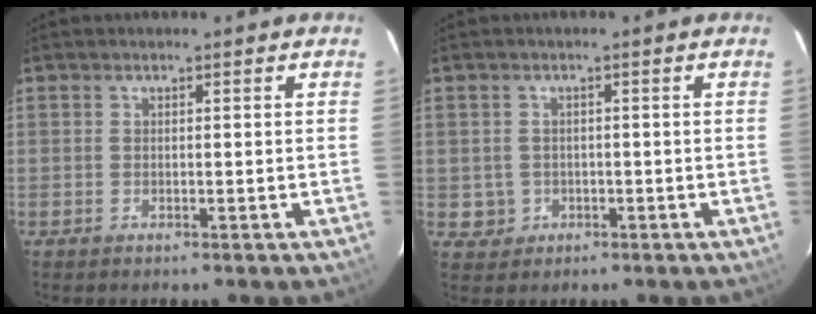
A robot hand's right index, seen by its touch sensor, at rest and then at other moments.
{"total": 3.5, "force": [-0.4, 3.4, 0.2], "torque": [-0.005, 0.013, 0.002]}